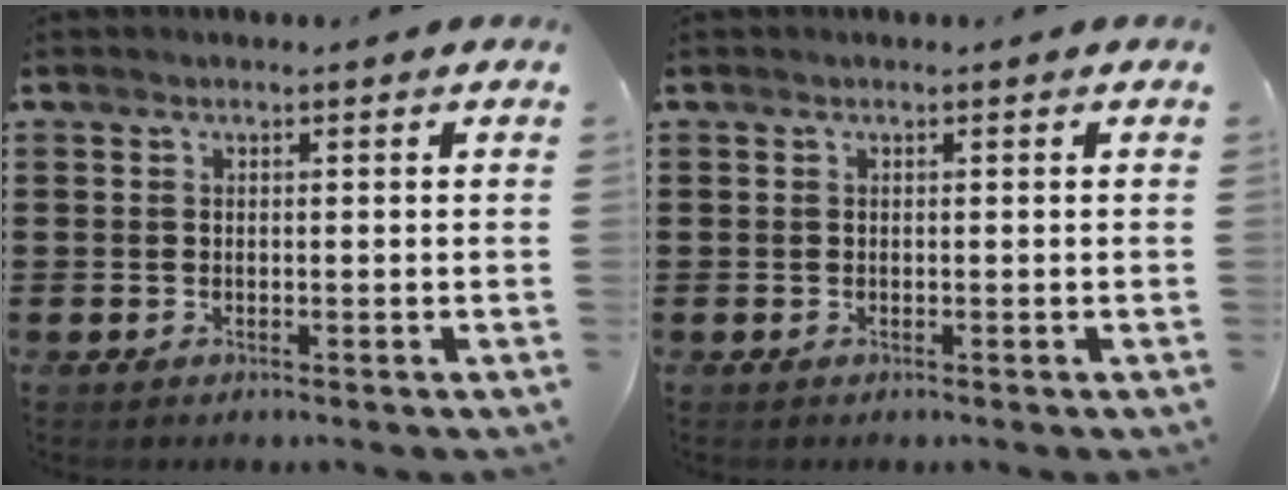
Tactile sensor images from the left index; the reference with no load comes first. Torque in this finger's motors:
{"motor_torque": [0.00, 0.00, 0.00, 0.00]}